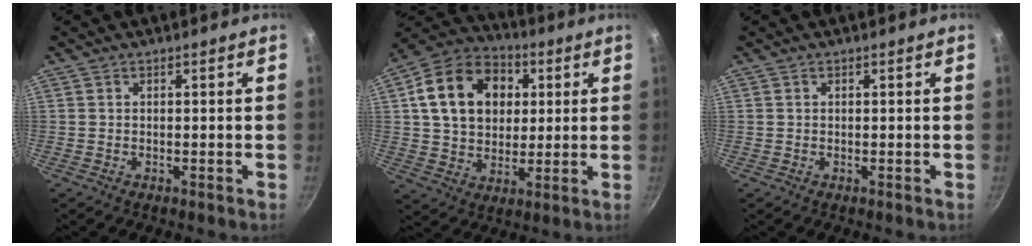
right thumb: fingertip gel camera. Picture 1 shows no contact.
{"total": 17.6, "force": [4.1, 13.5, 10.5], "torque": [-0.155, 0.016, 0.062]}
{"total": 0.0}